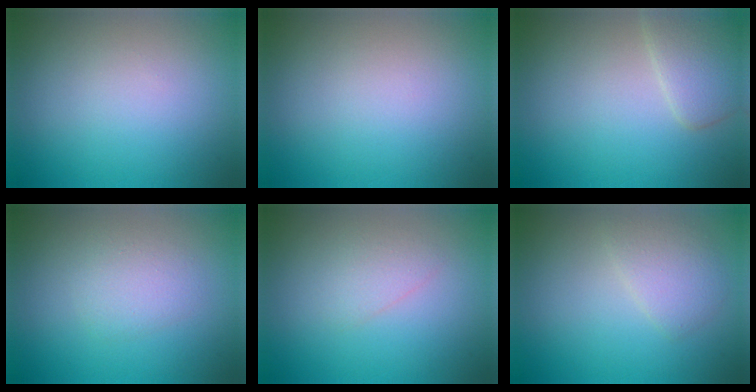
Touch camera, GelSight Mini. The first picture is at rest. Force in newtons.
{"total": 0.0}
{"total": 2.9, "press": 2.9, "slide": 0.2}
{"total": 1.9, "press": 1.9, "slide": 0.0}
{"total": 1.4, "press": 1.4, "slide": 0.1}
{"total": 2.2, "press": 2.2, "slide": 0.0}